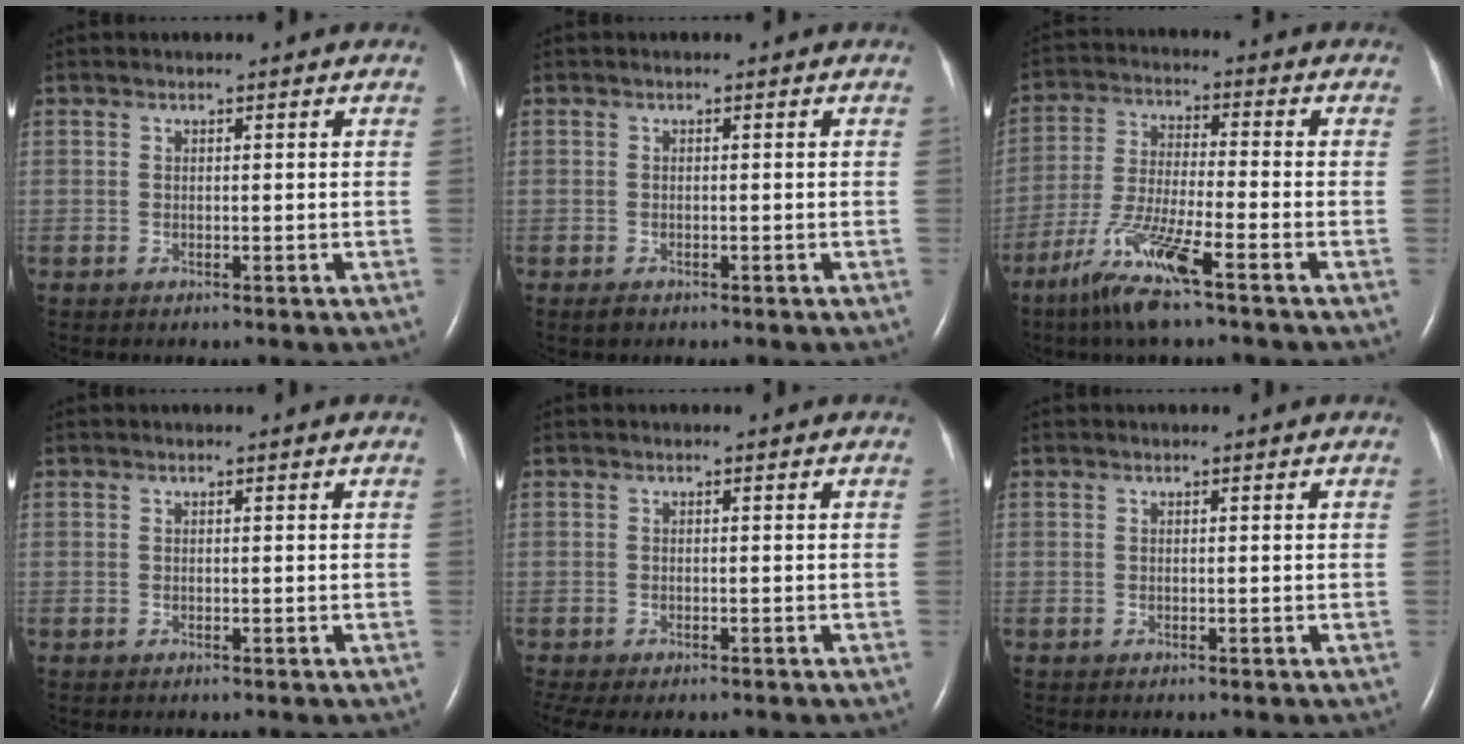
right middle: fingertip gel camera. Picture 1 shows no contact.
{"total": 0.8, "force": [-0.6, 0.4, 0.4], "torque": [-0.010, -0.001, -0.009]}
{"total": 10.7, "force": [-6.6, 0.3, 8.4], "torque": [-0.178, -0.027, -0.130]}
{"total": 0.0}
{"total": 5.0, "force": [-3.9, 1.8, 2.6], "torque": [-0.045, -0.008, -0.055]}
{"total": 0.0}